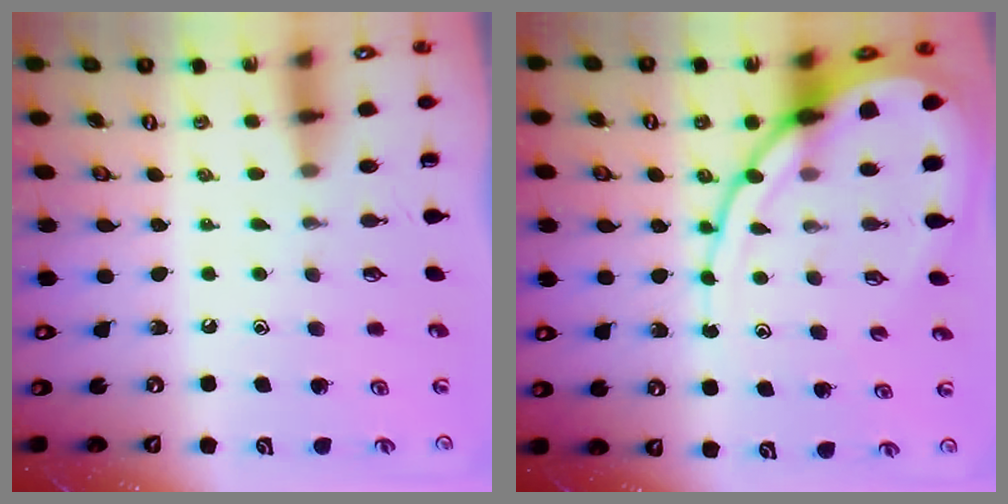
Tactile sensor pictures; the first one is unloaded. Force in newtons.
{"total": 13.9, "press": 13.8, "slide": 1.3}